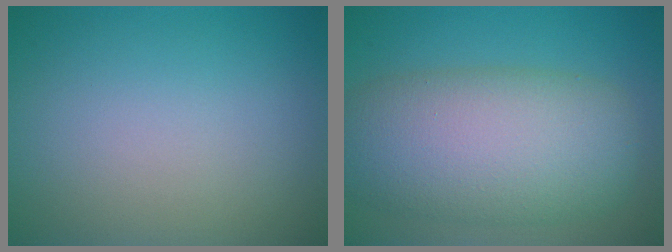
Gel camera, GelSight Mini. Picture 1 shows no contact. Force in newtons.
{"total": 10.0, "press": 9.9, "slide": 0.4}